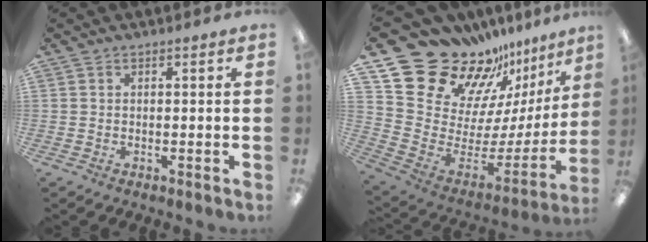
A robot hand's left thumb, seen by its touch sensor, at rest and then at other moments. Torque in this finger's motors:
{"motor_torque": [2.48, 2.48, 1.37, -1.40, 0.28]}